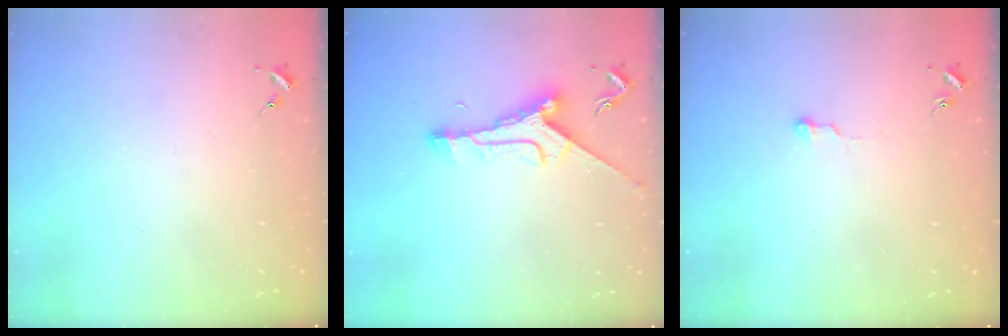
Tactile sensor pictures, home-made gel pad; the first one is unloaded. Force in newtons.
{"total": 9.6, "press": 9.5, "slide": 0.6}
{"total": 4.5, "press": 4.5, "slide": 0.5}